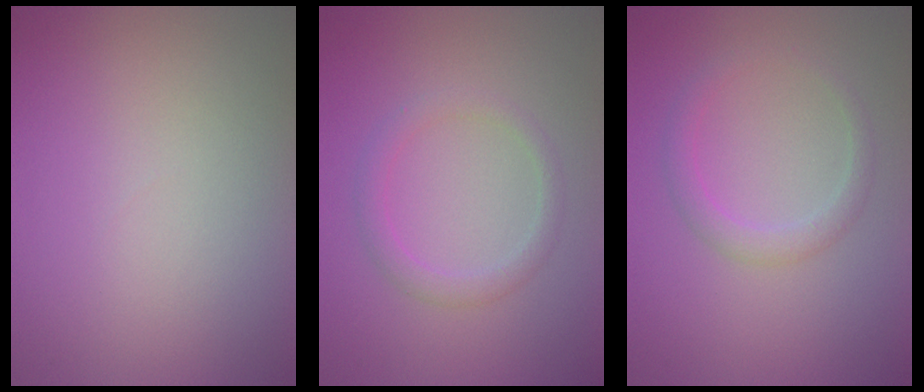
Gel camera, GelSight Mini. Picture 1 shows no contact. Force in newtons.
{"total": 2.0, "press": 2.0, "slide": 0.1}
{"total": 2.0, "press": 2.0, "slide": 0.1}